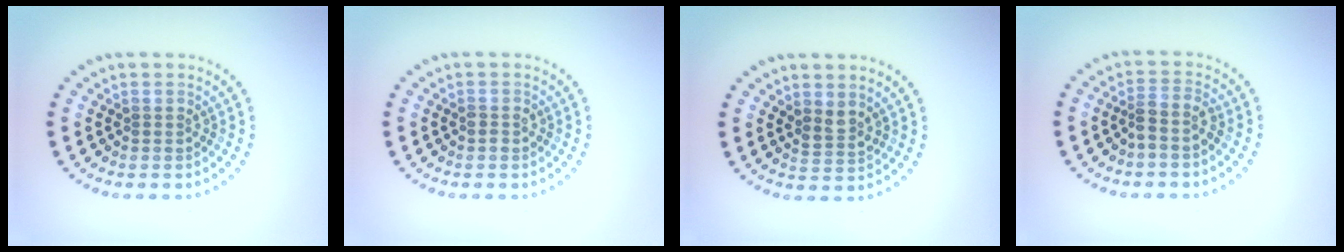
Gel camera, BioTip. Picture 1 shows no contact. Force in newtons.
{"total": 0.8, "press": 0.8, "slide": 0.2}
{"total": 1.6, "press": 1.3, "slide": 1.0}
{"total": 1.9, "press": 1.5, "slide": 1.2}